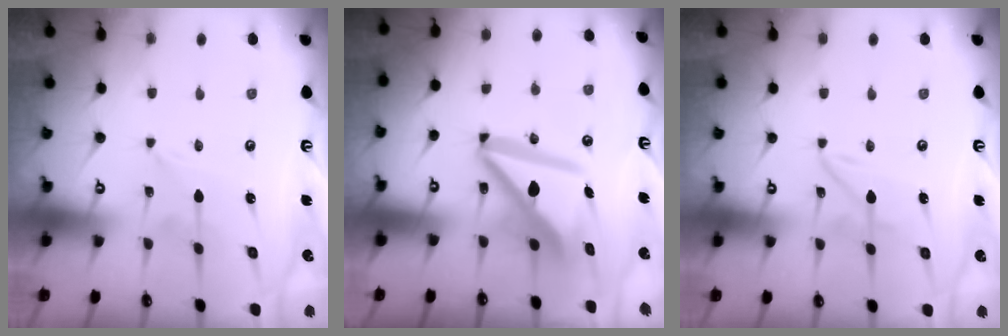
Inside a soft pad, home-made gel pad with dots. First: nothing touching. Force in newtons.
{"total": 13.9, "press": 13.8, "slide": 1.7}
{"total": 1.5, "press": 1.5, "slide": 0.1}